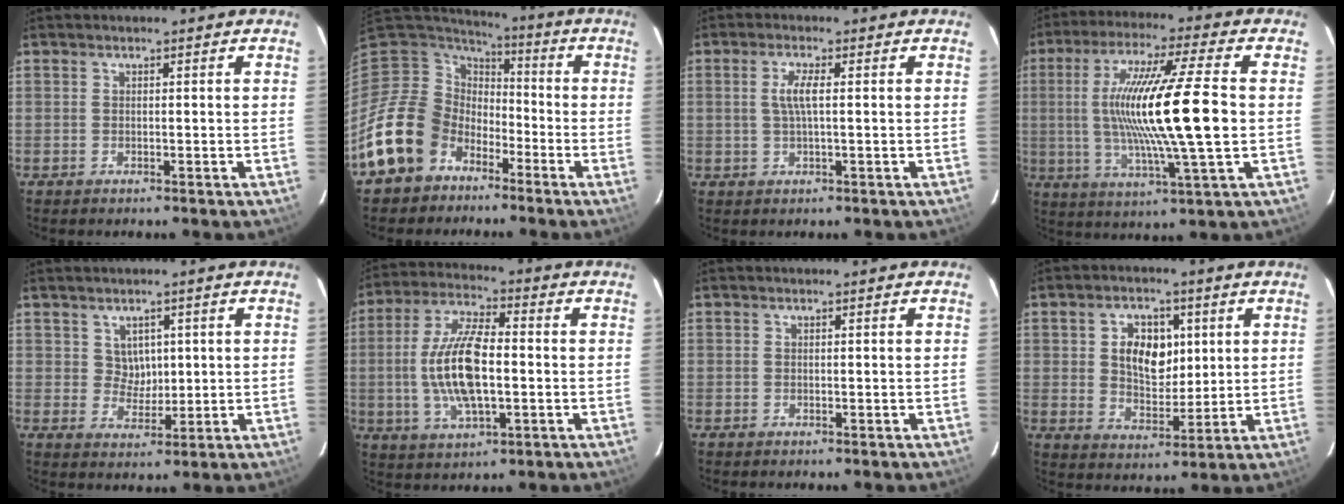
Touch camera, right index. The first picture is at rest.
{"total": 16.9, "force": [-9.1, 13.3, 5.2], "torque": [-0.127, 0.027, -0.147]}
{"total": 3.4, "force": [0.3, 0.4, 3.4], "torque": [-0.069, 0.001, 0.007]}
{"total": 19.0, "force": [0.2, 1.0, 19.0], "torque": [-0.341, -0.009, 0.008]}
{"total": 3.7, "force": [1.2, 3.3, 1.1], "torque": [-0.014, 0.006, 0.026]}
{"total": 13.9, "force": [-1.3, 5.1, 12.9], "torque": [-0.263, 0.003, -0.023]}
{"total": 0.0}
{"total": 8.9, "force": [2.3, 6.0, 6.2], "torque": [-0.109, 0.011, 0.044]}